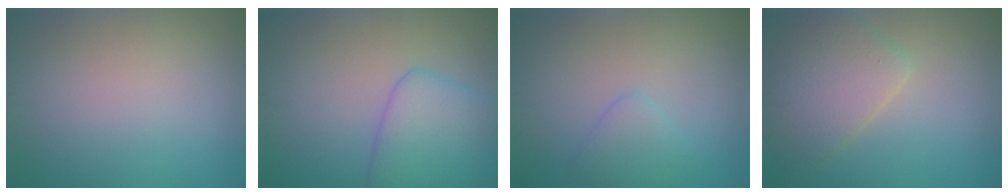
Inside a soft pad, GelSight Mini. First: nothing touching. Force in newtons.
{"total": 4.8, "press": 4.8, "slide": 0.1}
{"total": 2.0, "press": 2.0, "slide": 0.0}
{"total": 4.8, "press": 4.8, "slide": 0.2}